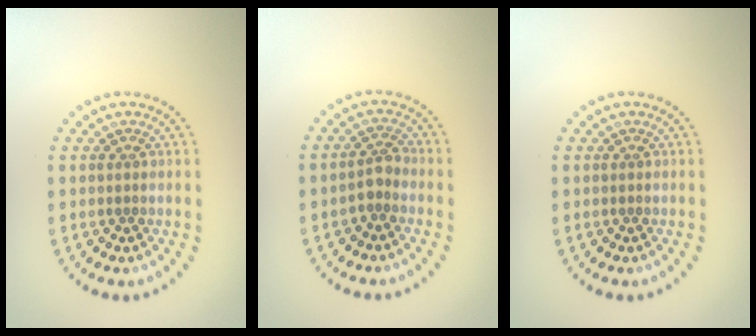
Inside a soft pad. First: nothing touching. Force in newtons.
{"total": 1.7, "press": 1.4, "slide": 1.0}
{"total": 0.0}